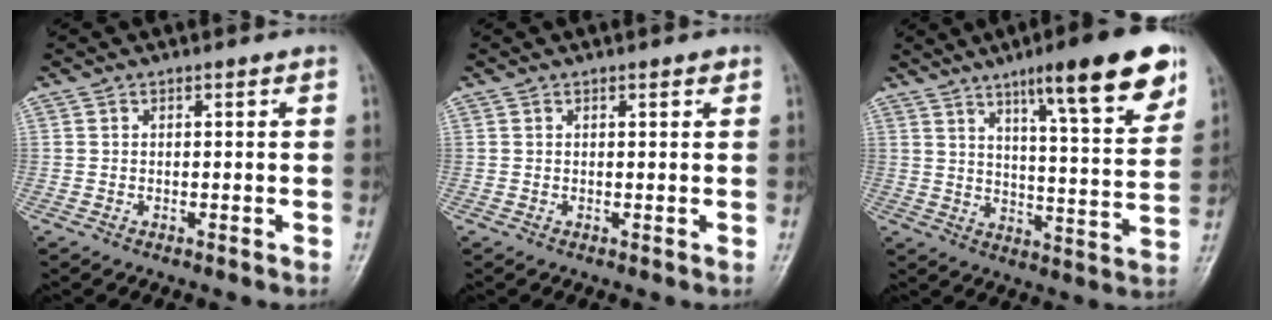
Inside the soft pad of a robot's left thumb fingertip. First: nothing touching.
{"total": 1.1, "force": [0.6, 0.3, 0.8], "torque": [-0.009, -0.001, 0.007]}
{"total": 18.4, "force": [10.8, 3.3, 14.6], "torque": [-0.183, -0.047, 0.160]}